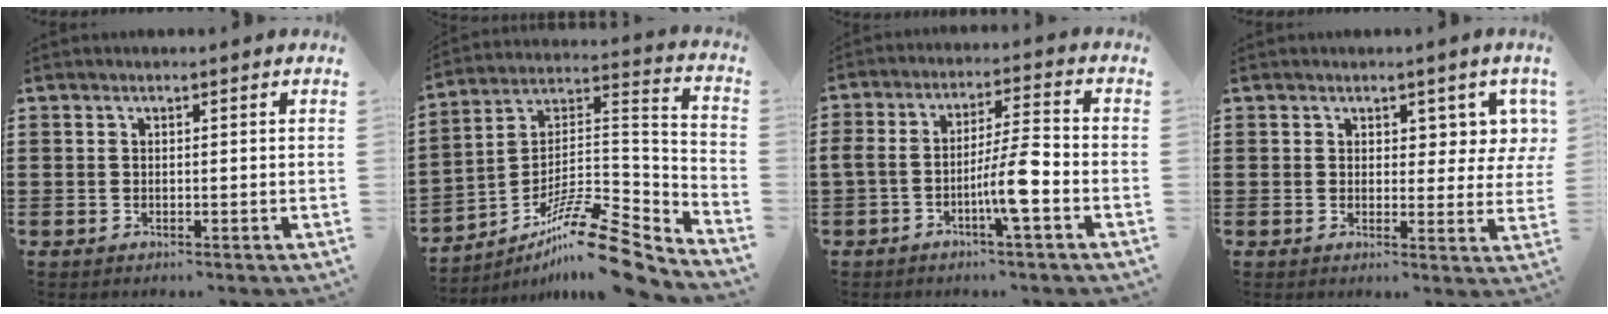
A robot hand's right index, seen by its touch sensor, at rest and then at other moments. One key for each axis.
{"total": 14.0, "fx": -10.7, "fy": 2.3, "fz": 8.8, "tx": -0.139, "ty": 0.031, "tz": -0.198}
{"total": 7.7, "fx": -3.1, "fy": 1.2, "fz": 7.0, "tx": -0.130, "ty": 0.002, "tz": -0.060}
{"total": 3.7, "fx": 2.0, "fy": 2.5, "fz": 1.7, "tx": -0.023, "ty": -0.001, "tz": 0.030}